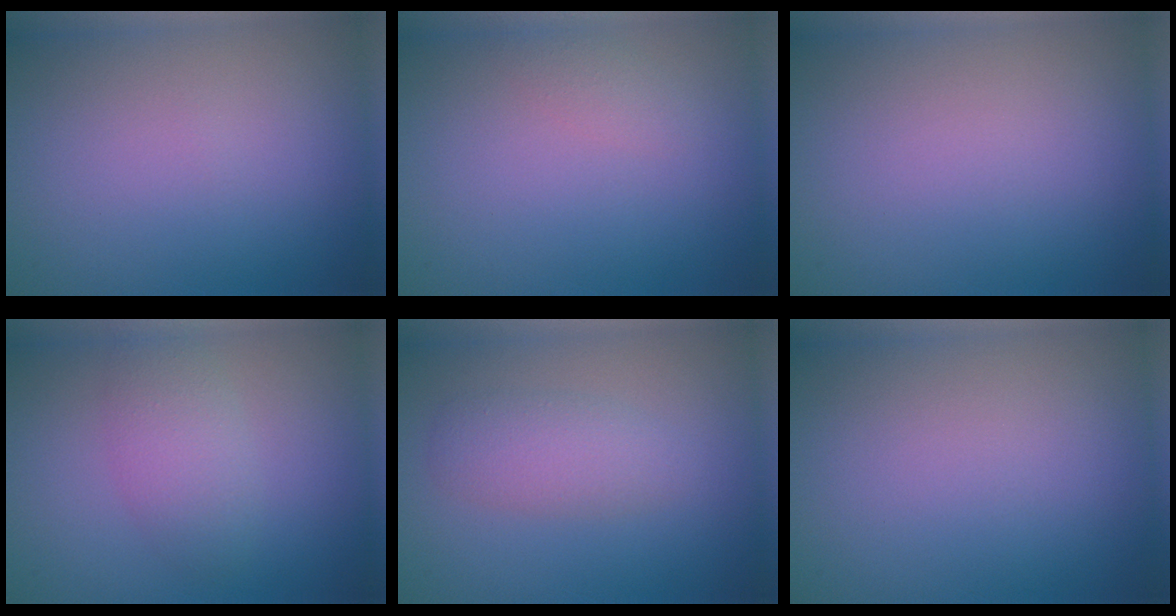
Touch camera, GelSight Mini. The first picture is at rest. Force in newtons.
{"total": 1.0, "press": 1.0, "slide": 0.0}
{"total": 0.0}
{"total": 2.8, "press": 2.8, "slide": 0.2}
{"total": 2.5, "press": 2.5, "slide": 0.0}
{"total": 0.0}